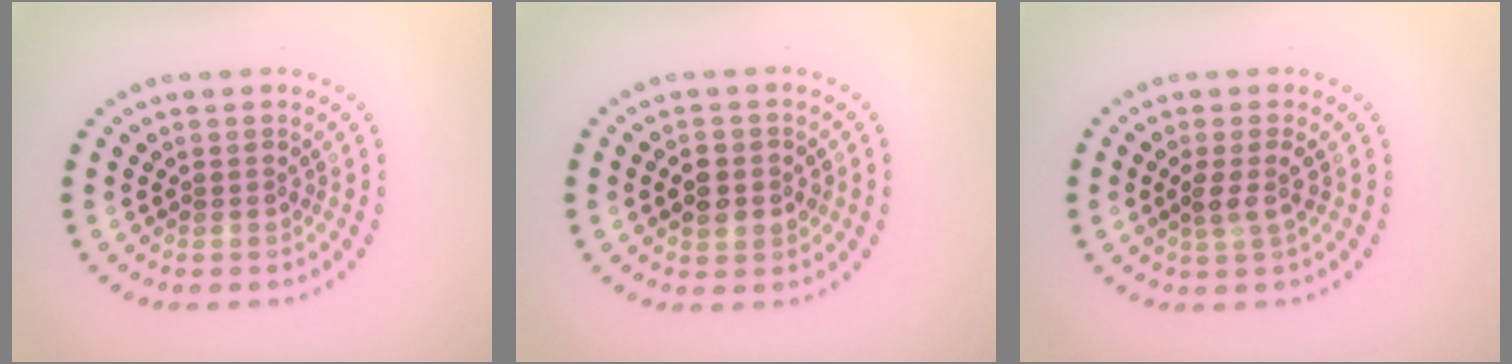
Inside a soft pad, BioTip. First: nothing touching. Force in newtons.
{"total": 2.5, "press": 2.5, "slide": 0.3}
{"total": 1.9, "press": 1.5, "slide": 1.2}